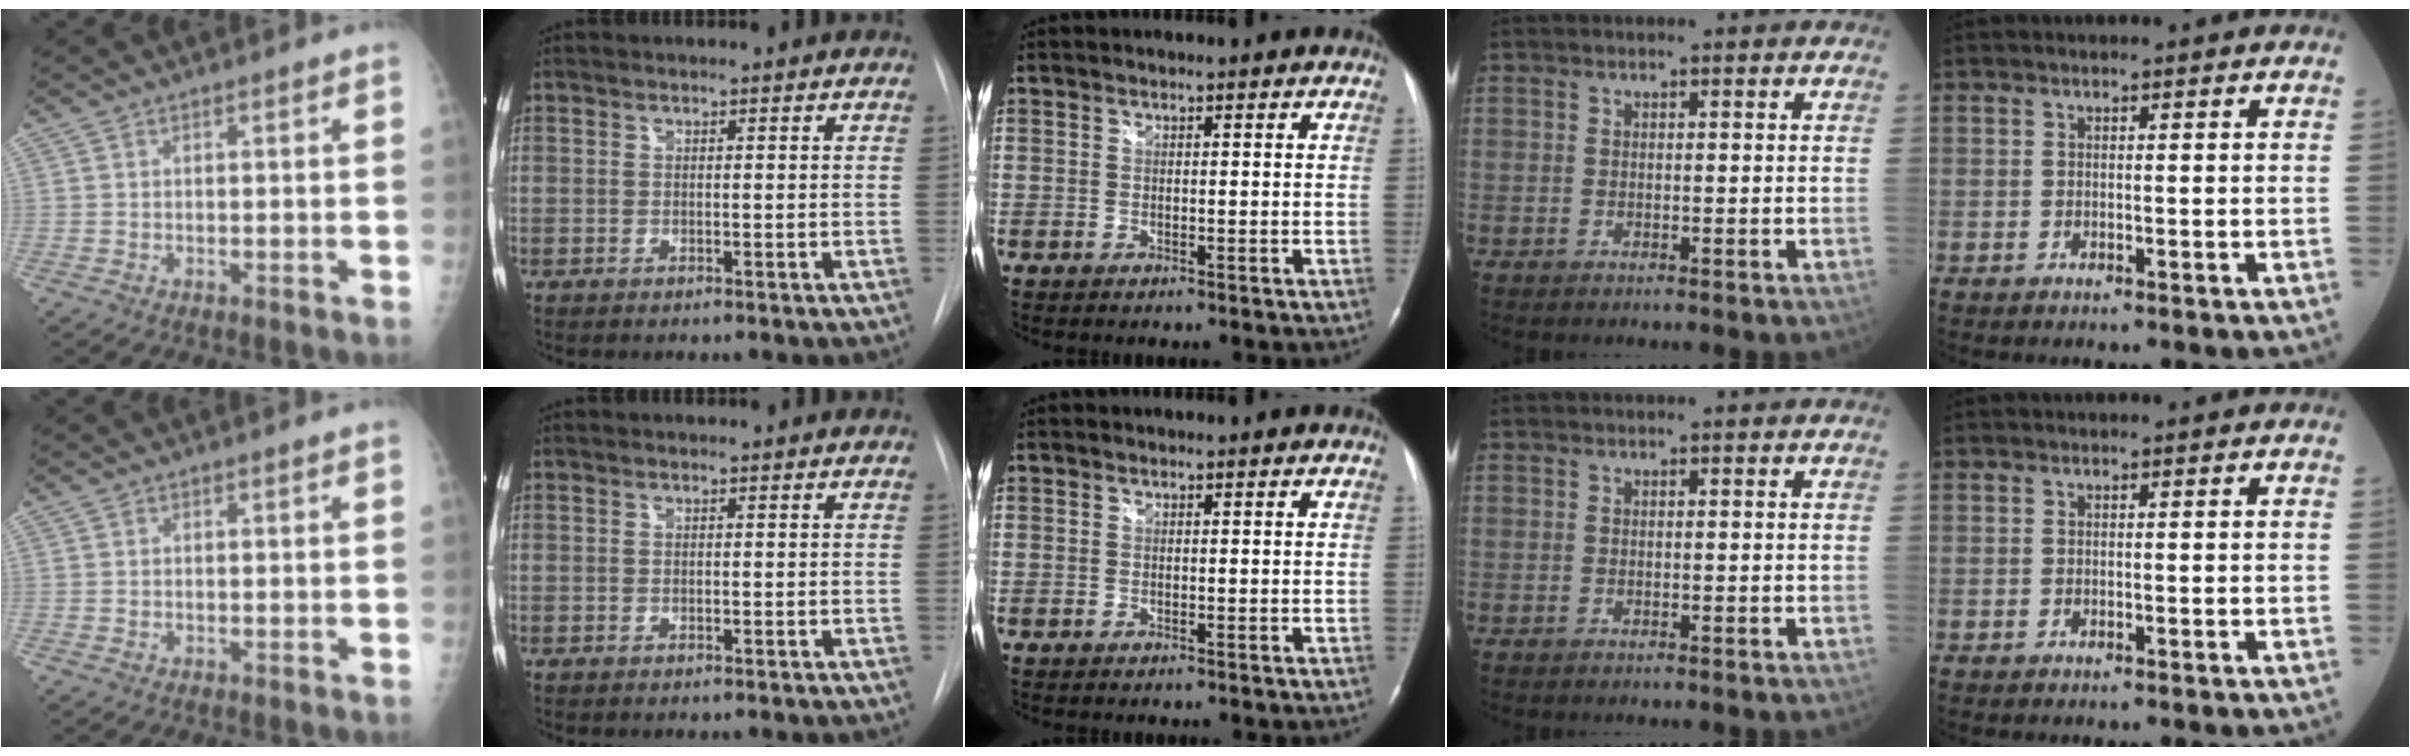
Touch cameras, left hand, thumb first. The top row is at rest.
{"index": {"total": 0.8, "force": [-0.8, 0.0, 0.0], "torque": [0.001, -0.006, -0.014]}}